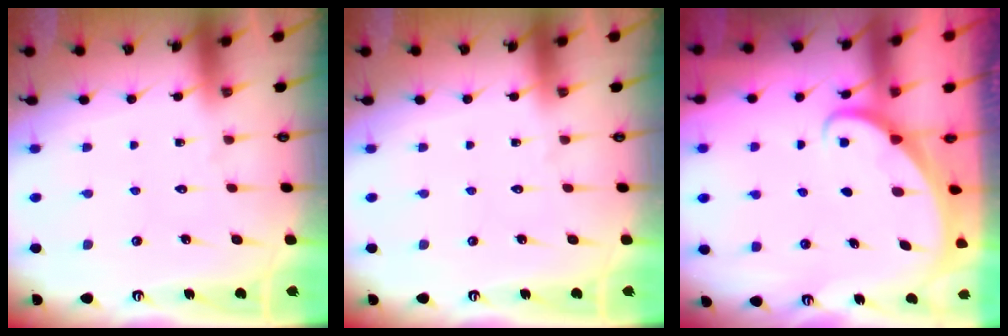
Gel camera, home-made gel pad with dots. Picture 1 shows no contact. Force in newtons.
{"total": 0.0}
{"total": 1.7, "press": 1.7, "slide": 0.1}